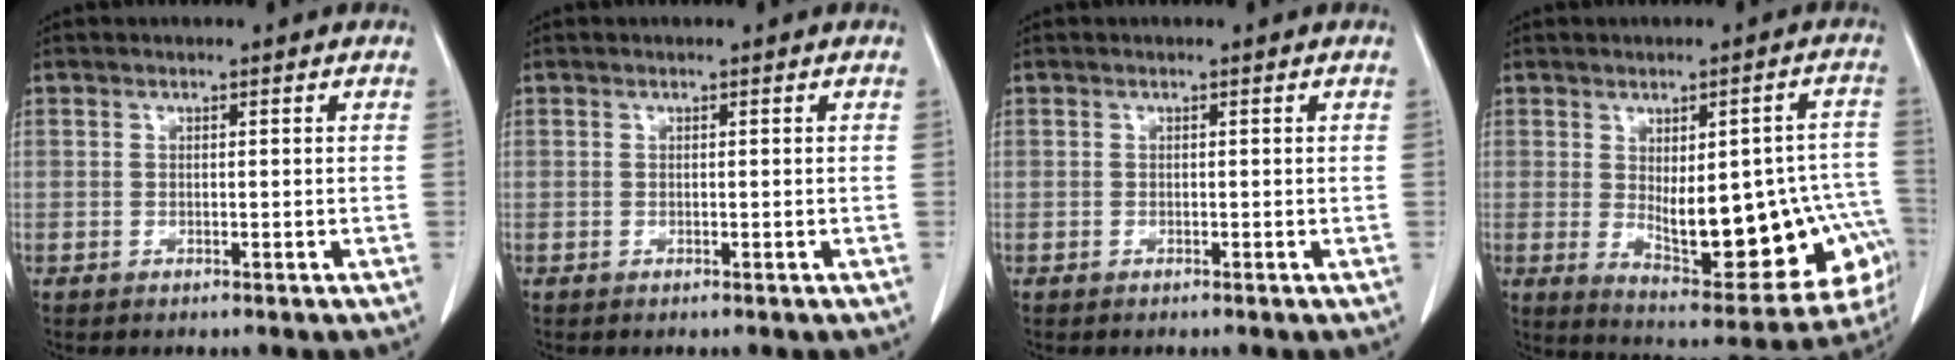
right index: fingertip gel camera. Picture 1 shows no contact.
{"total": 0.0}
{"total": 0.0}
{"total": 19.2, "force": [-3.3, 7.3, 17.5], "torque": [-0.162, 0.022, -0.011]}